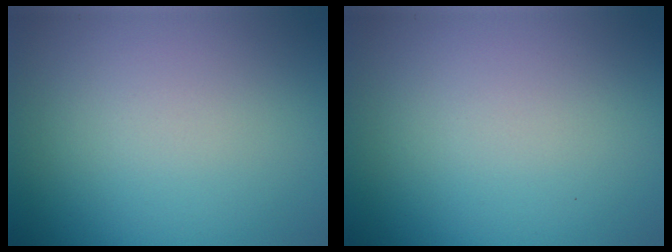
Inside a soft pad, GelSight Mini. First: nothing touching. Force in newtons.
{"total": 0.0}